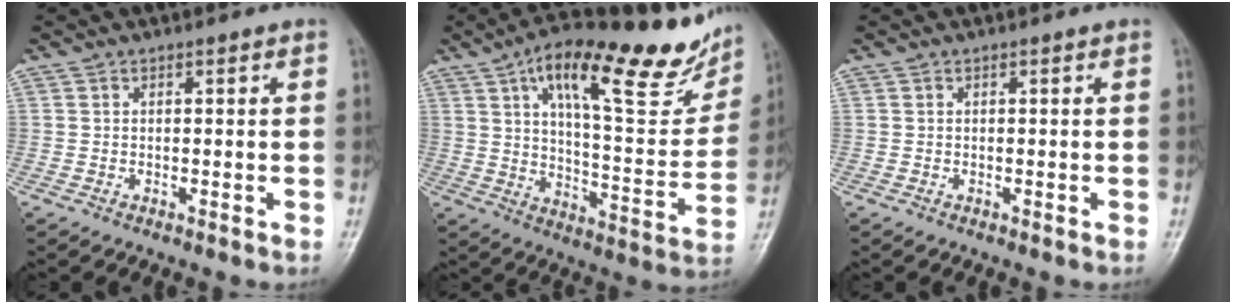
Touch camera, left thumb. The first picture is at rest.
{"total": 24.8, "force": [14.7, 7.6, 18.6], "torque": [-0.231, -0.037, 0.226]}
{"total": 0.0}